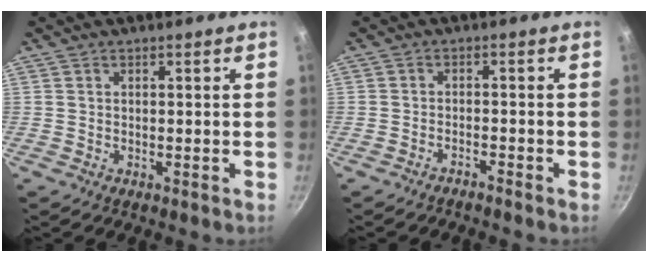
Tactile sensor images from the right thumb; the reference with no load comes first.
{"total": 1.6, "force": [-1.6, -0.2, 0.4], "torque": [-0.014, 0.017, -0.020]}